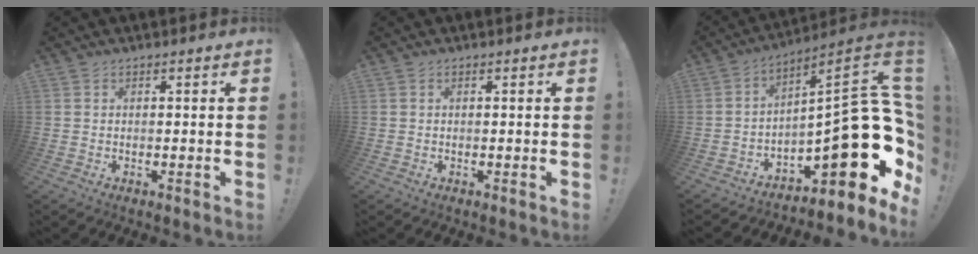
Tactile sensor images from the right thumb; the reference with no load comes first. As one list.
[{"total": 0.0}, {"total": 23.8, "force": [-4.0, 9.3, 21.6], "torque": [-0.289, 0.011, -0.051]}]